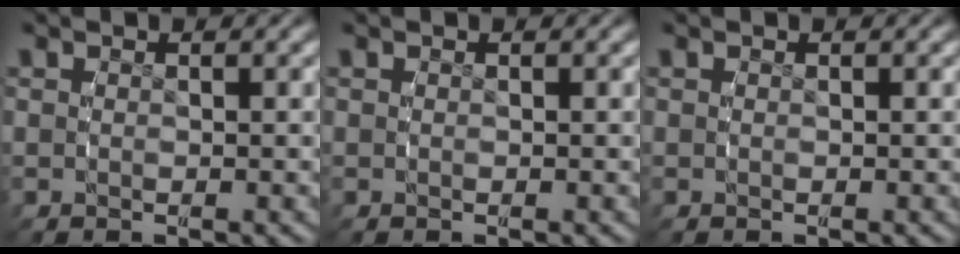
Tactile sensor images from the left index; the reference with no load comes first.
{"total": 0.0}
{"total": 0.0}